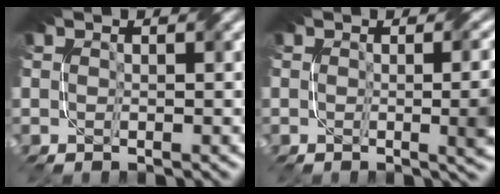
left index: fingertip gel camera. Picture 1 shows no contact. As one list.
[{"total": 5.1, "force": [-0.3, 1.8, 4.7], "torque": [-0.040, -0.002, -0.002]}]